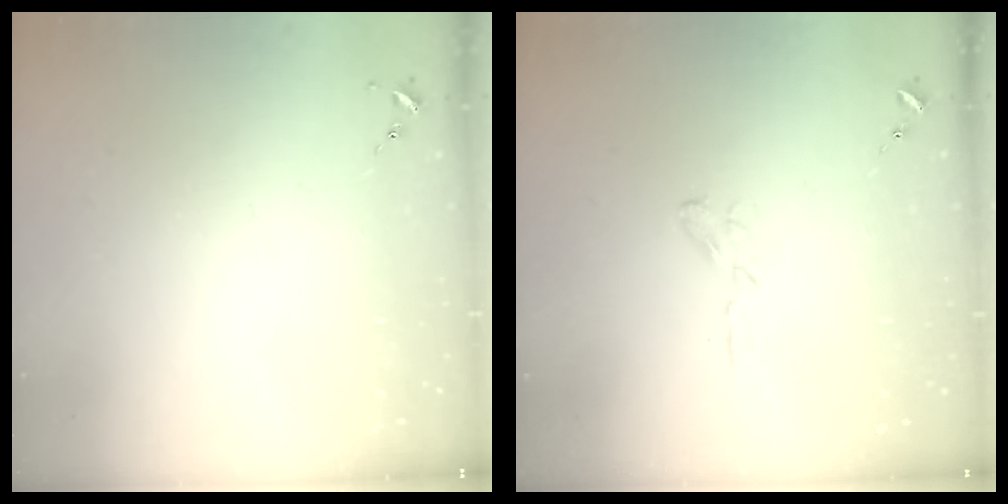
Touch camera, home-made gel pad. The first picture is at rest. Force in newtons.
{"total": 3.7, "press": 3.7, "slide": 0.4}